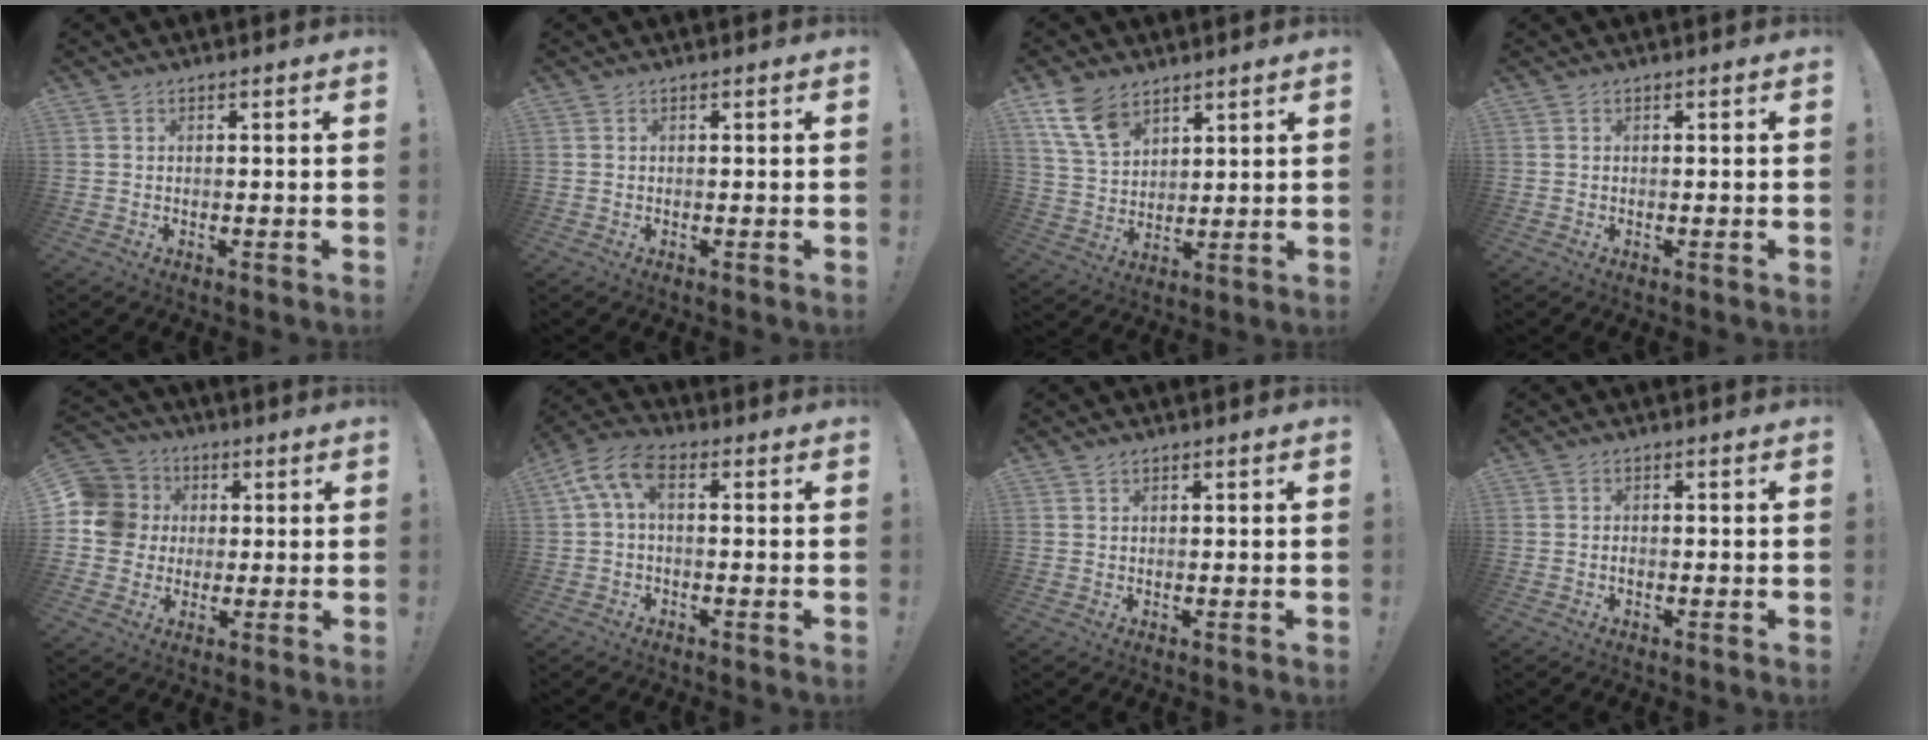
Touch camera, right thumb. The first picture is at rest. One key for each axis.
{"total": 0.0}
{"total": 11.2, "fx": 7.1, "fy": 6.6, "fz": 5.6, "tx": -0.108, "ty": -0.030, "tz": 0.142}
{"total": 0.0}
{"total": 10.9, "fx": 0.5, "fy": 10.3, "fz": 3.6, "tx": -0.072, "ty": 0.012, "tz": 0.016}
{"total": 7.6, "fx": 1.5, "fy": 4.0, "fz": 6.3, "tx": -0.133, "ty": -0.001, "tz": 0.035}
{"total": 0.6, "fx": 0.5, "fy": 0.2, "fz": 0.3, "tx": -0.004, "ty": 0.000, "tz": 0.009}
{"total": 0.6, "fx": -0.5, "fy": 0.2, "fz": 0.2, "tx": -0.005, "ty": 0.001, "tz": -0.010}